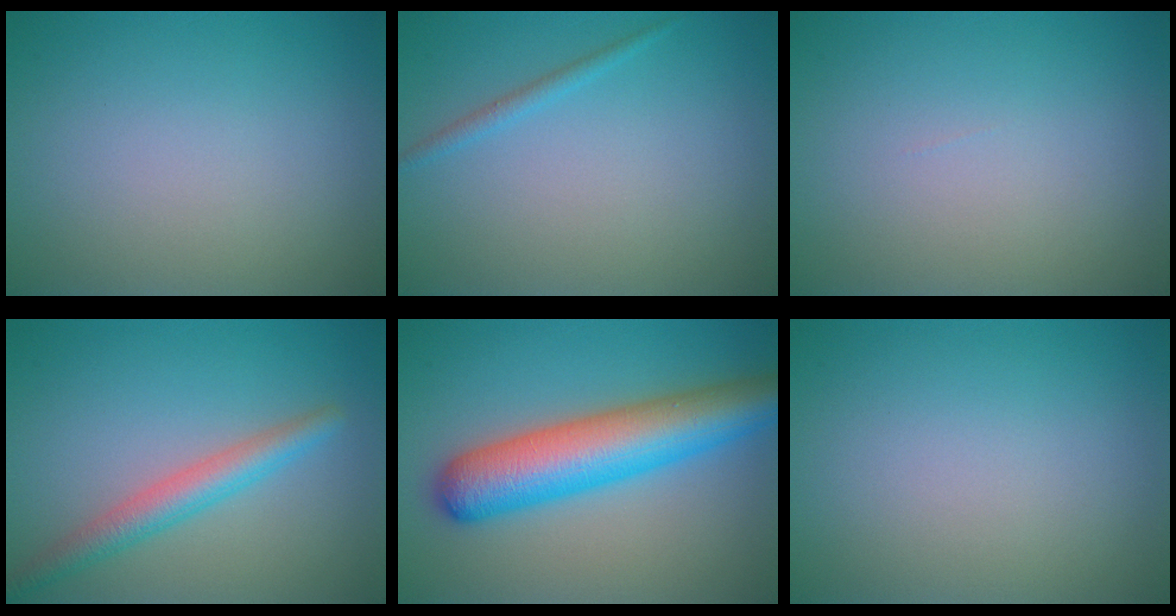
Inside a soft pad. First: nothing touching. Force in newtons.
{"total": 1.1, "press": 1.0, "slide": 0.1}
{"total": 0.0}
{"total": 3.3, "press": 3.3, "slide": 0.1}
{"total": 8.9, "press": 8.9, "slide": 0.3}
{"total": 0.0}